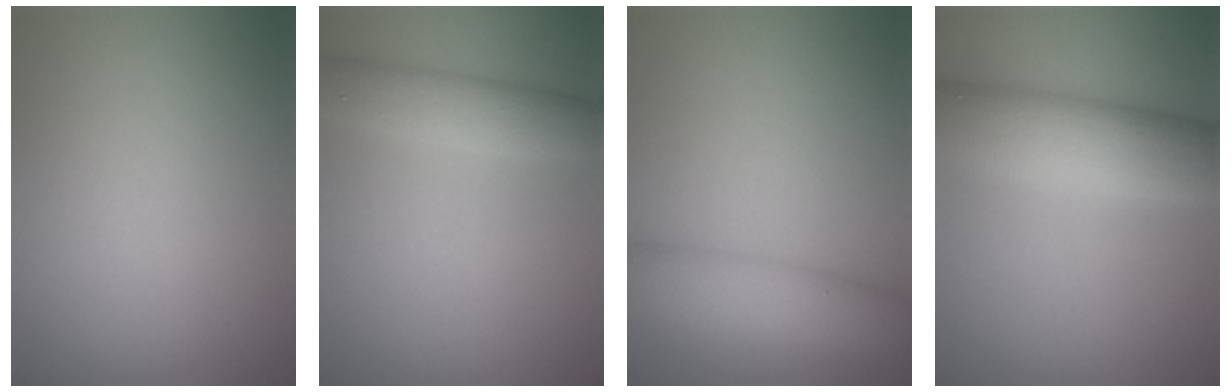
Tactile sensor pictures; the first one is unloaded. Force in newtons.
{"total": 3.9, "press": 3.9, "slide": 0.2}
{"total": 5.7, "press": 5.7, "slide": 0.2}
{"total": 8.1, "press": 8.1, "slide": 0.1}